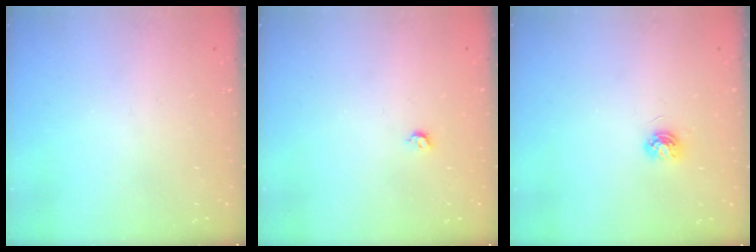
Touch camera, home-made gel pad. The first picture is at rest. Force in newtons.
{"total": 3.4, "press": 3.4, "slide": 0.6}
{"total": 5.2, "press": 5.1, "slide": 0.6}